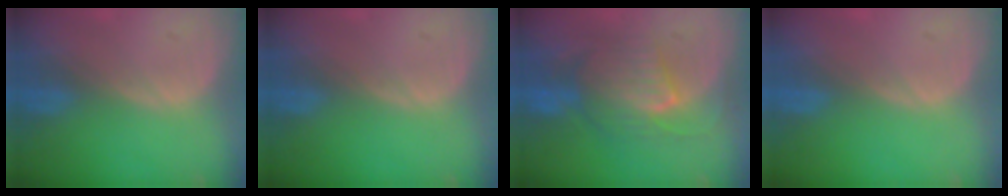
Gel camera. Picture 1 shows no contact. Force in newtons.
{"total": 0.0}
{"total": 8.4, "press": 8.3, "slide": 1.6}
{"total": 0.0}